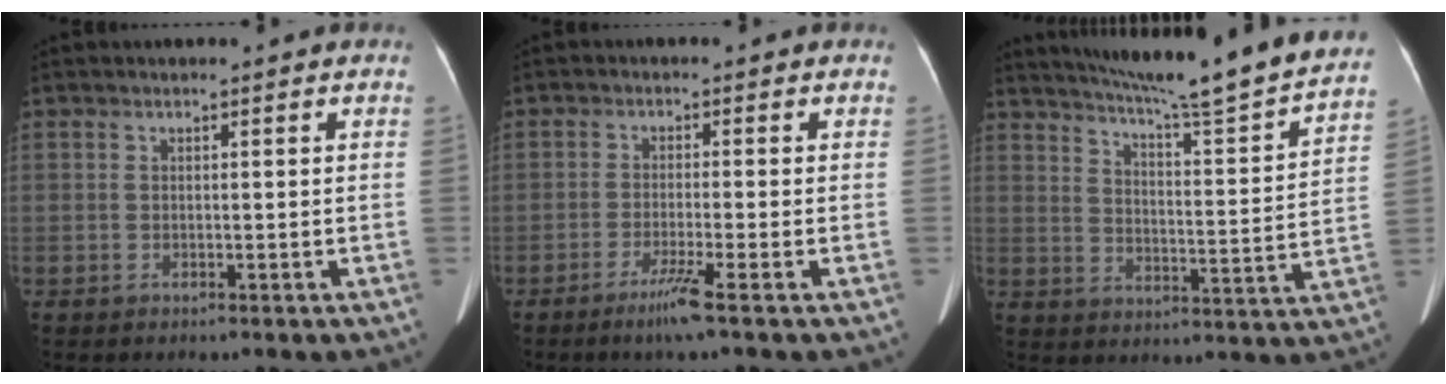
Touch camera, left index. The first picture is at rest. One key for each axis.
{"total": 3.9, "fx": -2.5, "fy": -0.9, "fz": 2.8, "tx": -0.060, "ty": -0.012, "tz": -0.049}
{"total": 22.5, "fx": 20.2, "fy": -0.8, "fz": 9.9, "tx": -0.155, "ty": -0.055, "tz": 0.266}